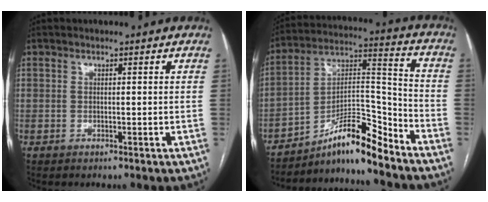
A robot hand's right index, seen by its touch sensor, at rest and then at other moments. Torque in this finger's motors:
{"motor_torque": [0.21, 0.12, -0.03, -0.01]}